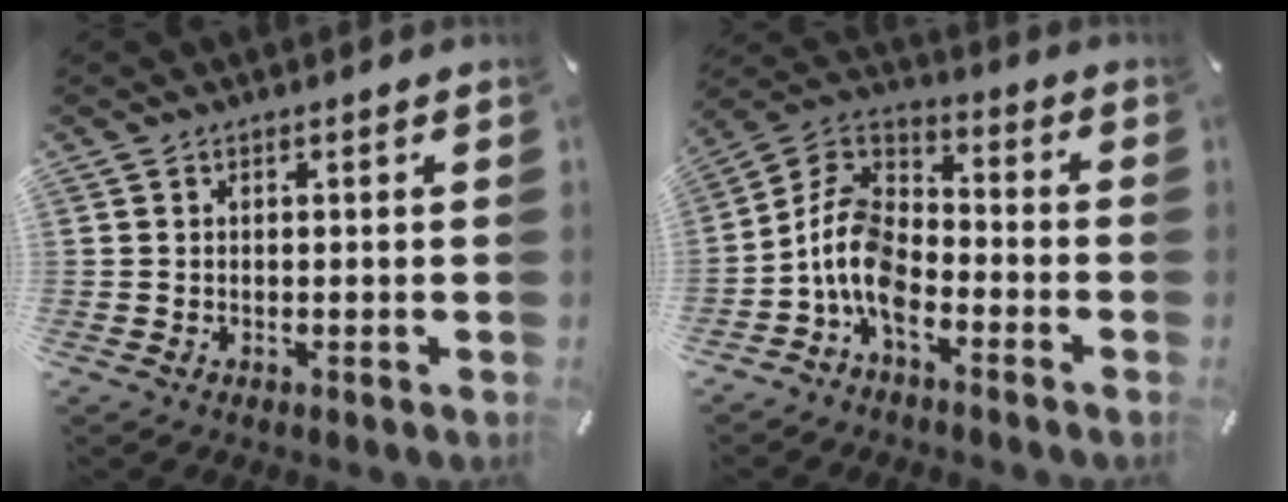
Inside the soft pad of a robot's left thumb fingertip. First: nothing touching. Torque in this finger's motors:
{"motor_torque": [-0.31, 1.29, 1.17, 0.73, 0.35]}